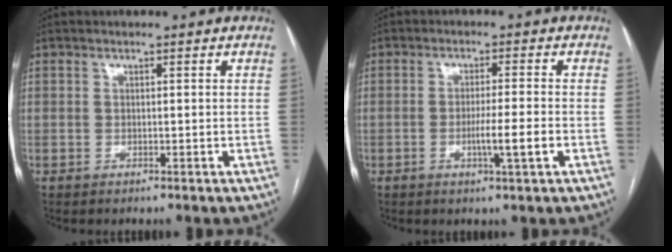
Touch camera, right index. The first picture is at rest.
{"total": 2.9, "force": [-0.9, -0.2, 2.8], "torque": [-0.048, -0.004, -0.015]}